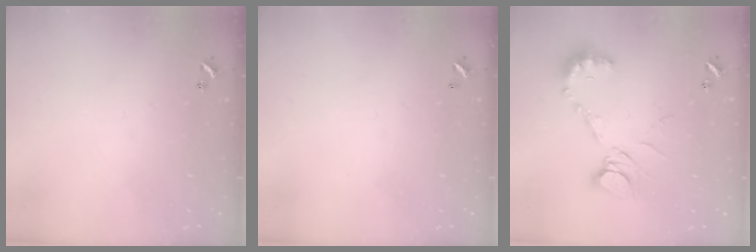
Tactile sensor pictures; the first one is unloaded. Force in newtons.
{"total": 2.7, "press": 2.7, "slide": 0.1}
{"total": 11.3, "press": 11.2, "slide": 1.2}